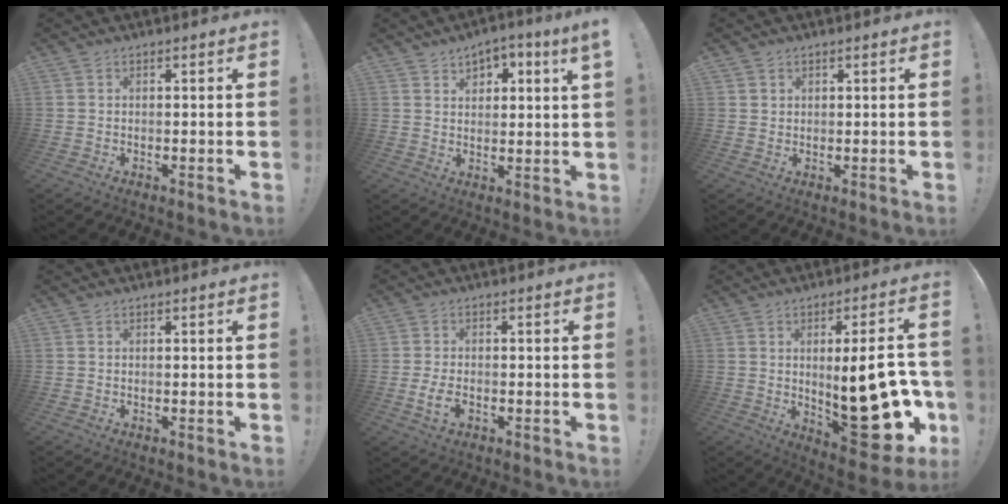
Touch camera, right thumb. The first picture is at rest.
{"total": 3.9, "force": [2.7, 1.4, 2.5], "torque": [-0.033, -0.010, 0.044]}
{"total": 1.3, "force": [1.0, 0.9, -0.1], "torque": [0.012, -0.010, 0.016]}
{"total": 0.0}
{"total": 4.5, "force": [-1.8, 2.6, 3.3], "torque": [-0.068, 0.000, -0.031]}
{"total": 24.2, "force": [-3.2, 8.9, 22.3], "torque": [-0.307, 0.004, -0.037]}